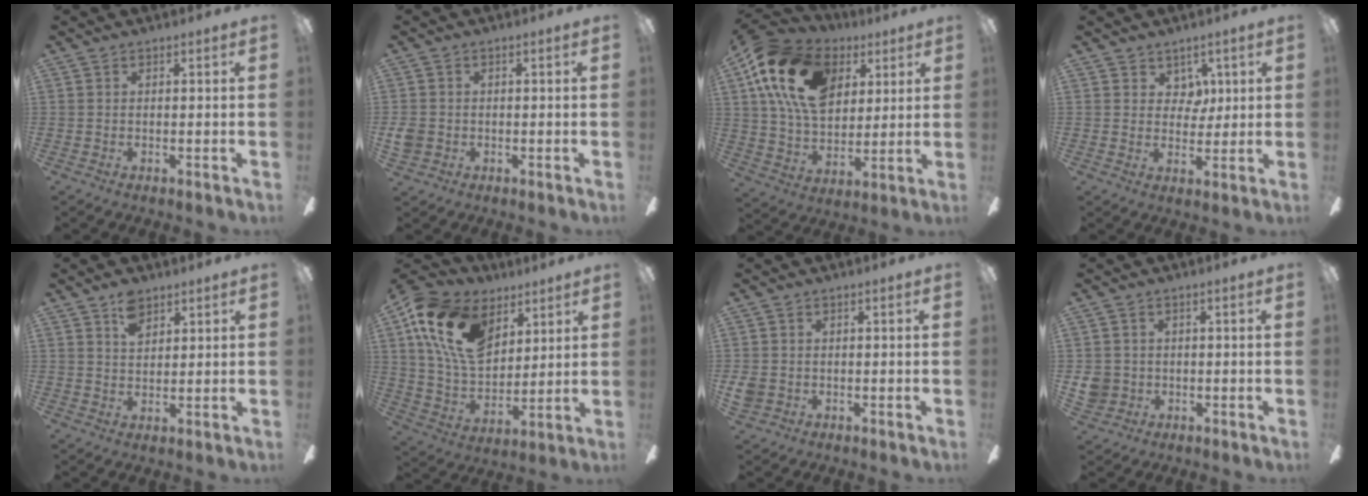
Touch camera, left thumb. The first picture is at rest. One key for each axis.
{"total": 3.4, "fx": -0.5, "fy": 3.1, "fz": 1.3, "tx": -0.028, "ty": 0.005, "tz": -0.008}
{"total": 20.9, "fx": 8.5, "fy": 13.9, "fz": 13.1, "tx": -0.257, "ty": -0.009, "tz": 0.153}
{"total": 5.3, "fx": 3.0, "fy": 4.1, "fz": 1.2, "tx": -0.017, "ty": -0.004, "tz": 0.052}
{"total": 5.7, "fx": 3.7, "fy": 3.4, "fz": 2.6, "tx": -0.038, "ty": -0.007, "tz": 0.066}
{"total": 20.0, "fx": 9.6, "fy": 12.7, "fz": 12.1, "tx": -0.251, "ty": -0.028, "tz": 0.180}
{"total": 2.9, "fx": -0.3, "fy": 2.7, "fz": 1.2, "tx": -0.020, "ty": 0.006, "tz": -0.004}
{"total": 5.0, "fx": -0.2, "fy": 4.9, "fz": 1.3, "tx": -0.035, "ty": 0.010, "tz": -0.002}